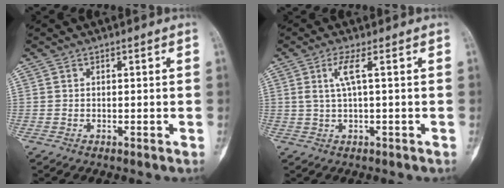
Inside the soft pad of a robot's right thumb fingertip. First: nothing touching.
{"total": 3.4, "force": [0.8, 0.1, 3.3], "torque": [-0.089, 0.006, 0.021]}